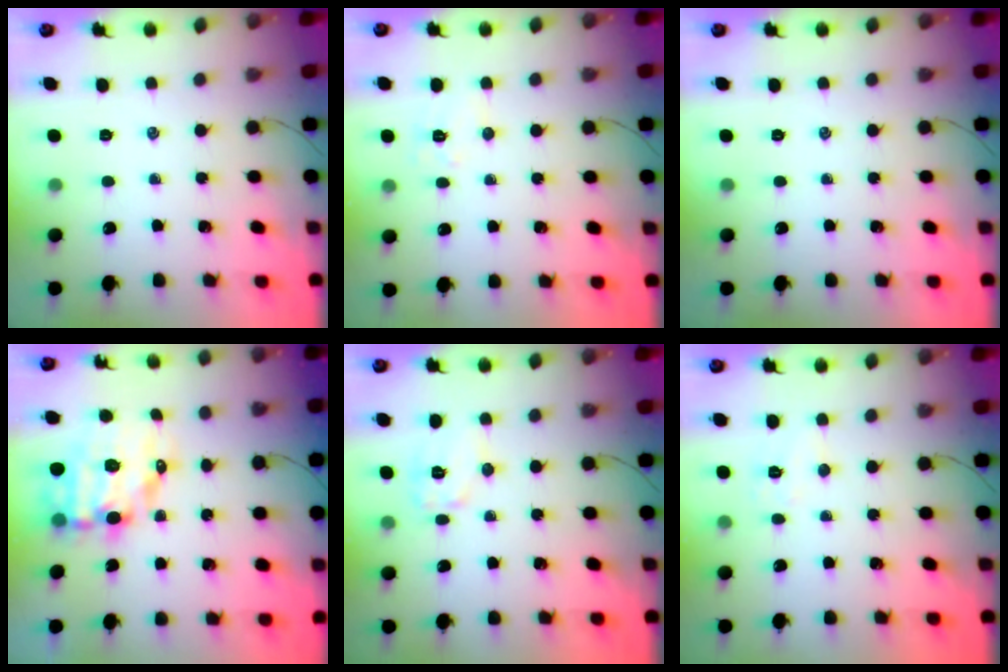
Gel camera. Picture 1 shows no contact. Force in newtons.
{"total": 5.9, "press": 5.8, "slide": 0.9}
{"total": 0.0}
{"total": 12.5, "press": 12.2, "slide": 2.8}
{"total": 7.8, "press": 7.7, "slide": 0.9}
{"total": 5.2, "press": 5.1, "slide": 1.0}